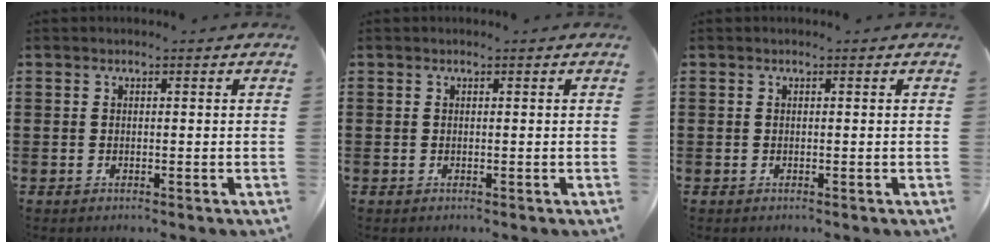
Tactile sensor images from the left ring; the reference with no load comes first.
{"total": 0.0}
{"total": 0.0}